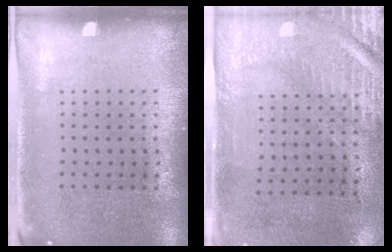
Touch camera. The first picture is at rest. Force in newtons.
{"total": 3.0, "press": 2.5, "slide": 1.6}